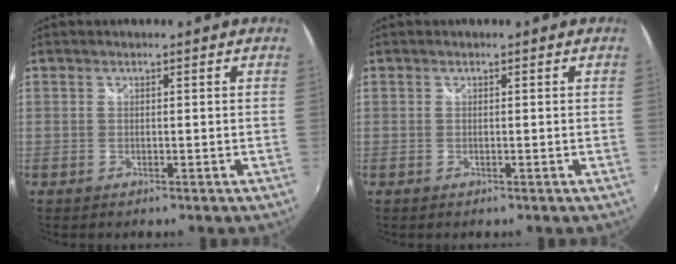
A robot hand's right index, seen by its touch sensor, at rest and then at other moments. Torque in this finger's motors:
{"motor_torque": [-0.01, 0.01, 0.00, 0.01]}